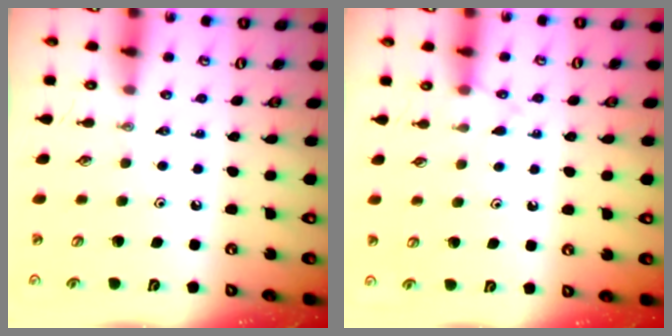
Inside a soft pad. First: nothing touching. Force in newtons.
{"total": 5.5, "press": 5.5, "slide": 0.7}